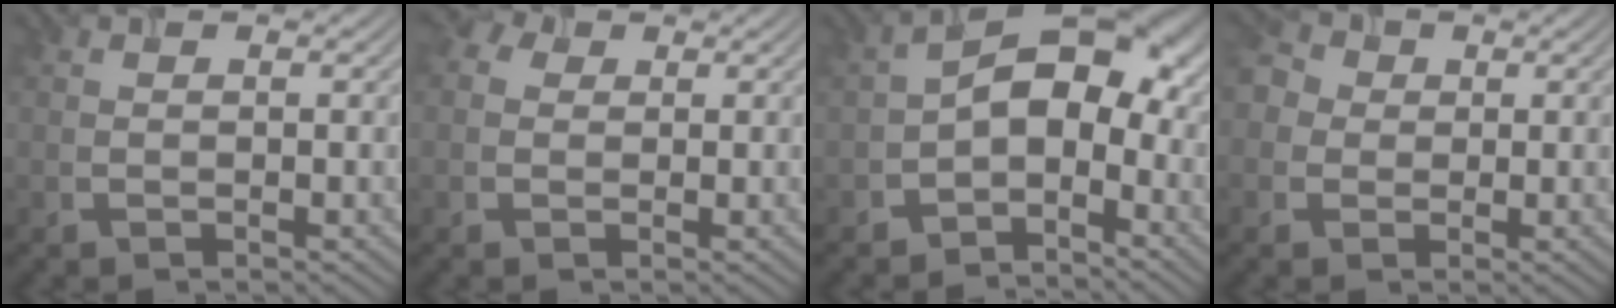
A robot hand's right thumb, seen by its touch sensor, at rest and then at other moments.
{"total": 2.4, "force": [0.4, 2.0, 1.2], "torque": [-0.026, 0.011, 0.008]}
{"total": 7.8, "force": [-2.6, 4.7, 5.6], "torque": [-0.076, 0.017, -0.051]}
{"total": 4.6, "force": [0.5, 4.0, 2.2], "torque": [-0.073, 0.022, 0.011]}